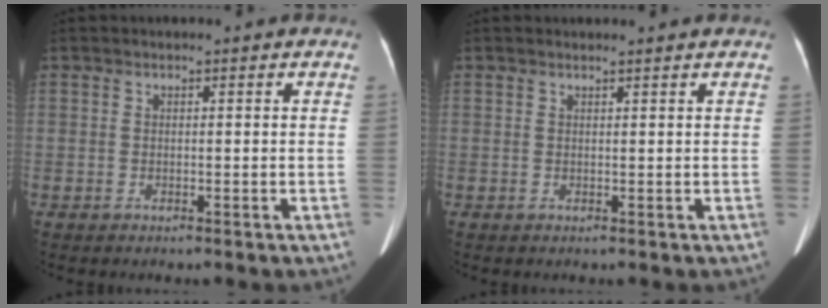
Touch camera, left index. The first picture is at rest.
{"total": 1.5, "force": [1.5, 0.0, 0.0], "torque": [0.000, -0.010, 0.014]}